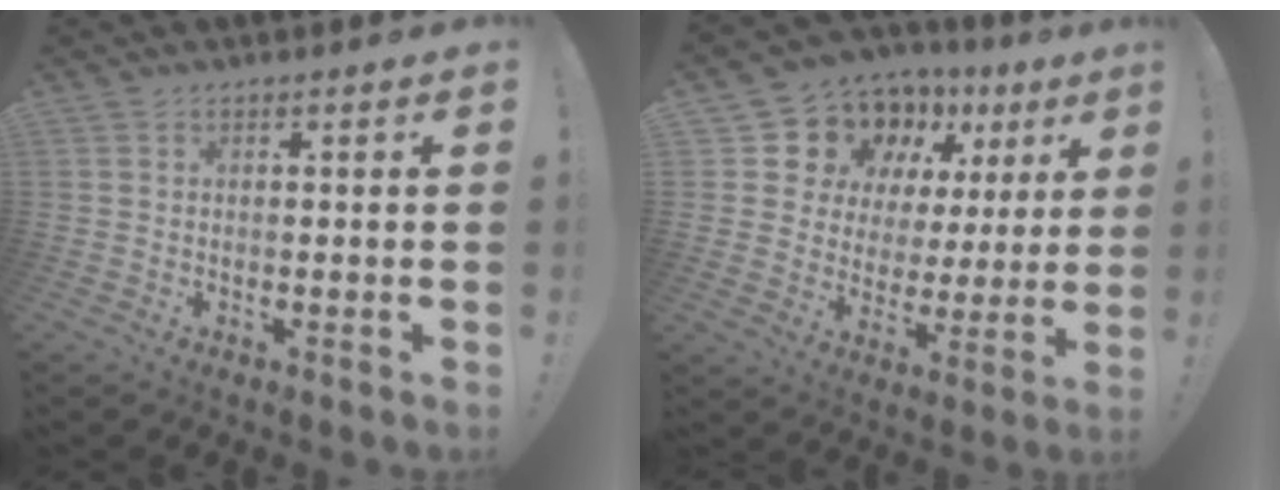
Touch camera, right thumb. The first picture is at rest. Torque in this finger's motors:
{"motor_torque": [0.04, 0.18, -0.25, 0.09, -0.02]}